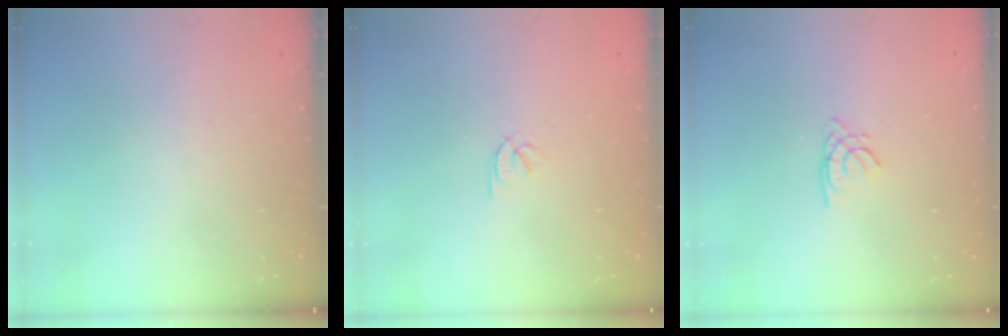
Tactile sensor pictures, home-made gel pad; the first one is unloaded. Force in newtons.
{"total": 2.1, "press": 2.1, "slide": 0.1}
{"total": 1.5, "press": 1.5, "slide": 0.1}